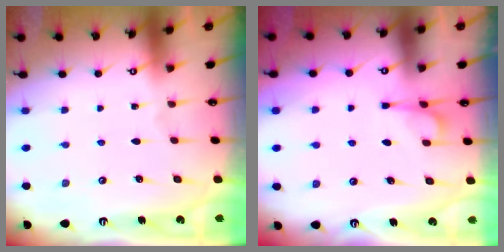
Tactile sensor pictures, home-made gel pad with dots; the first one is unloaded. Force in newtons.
{"total": 3.2, "press": 3.1, "slide": 0.9}